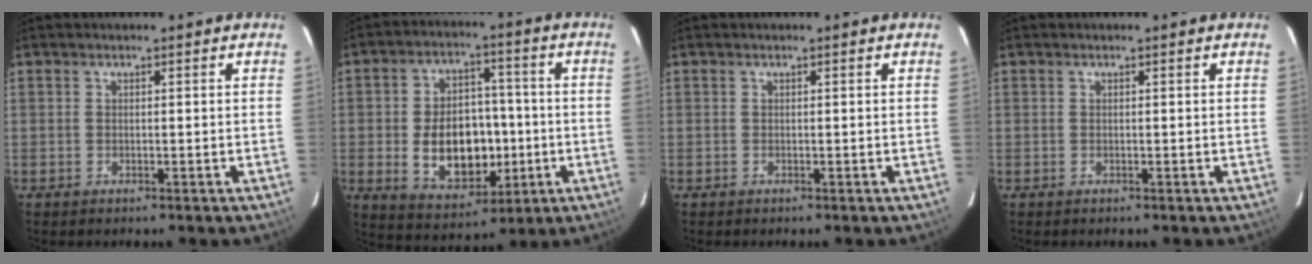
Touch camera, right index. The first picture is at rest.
{"total": 14.0, "force": [-2.3, 9.4, 10.0], "torque": [-0.198, 0.014, -0.012]}
{"total": 0.0}
{"total": 0.0}